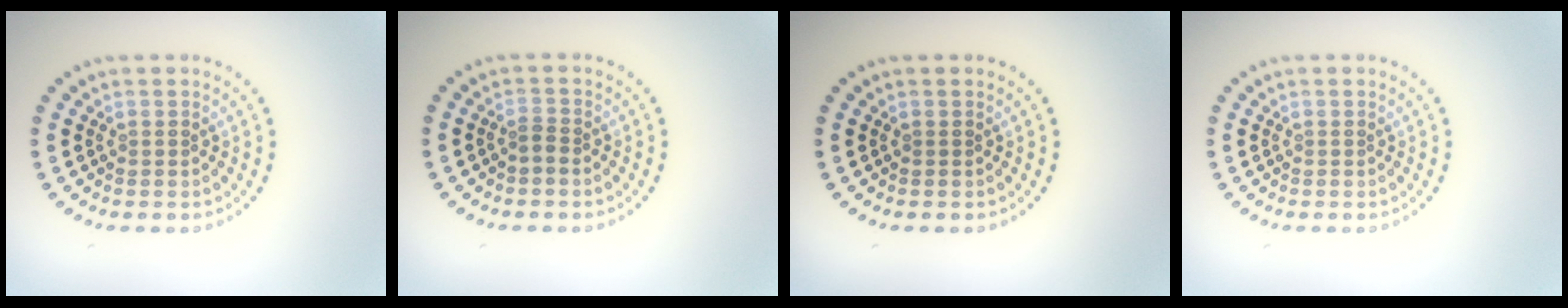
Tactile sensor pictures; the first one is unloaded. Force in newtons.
{"total": 1.2, "press": 0.9, "slide": 0.9}
{"total": 0.0}
{"total": 0.0}